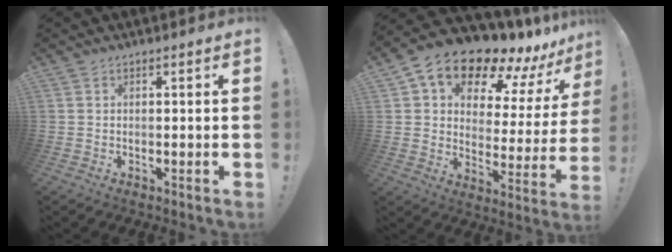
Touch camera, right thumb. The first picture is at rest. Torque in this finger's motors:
{"motor_torque": [0.74, 1.15, 0.36, 0.24, 0.08]}